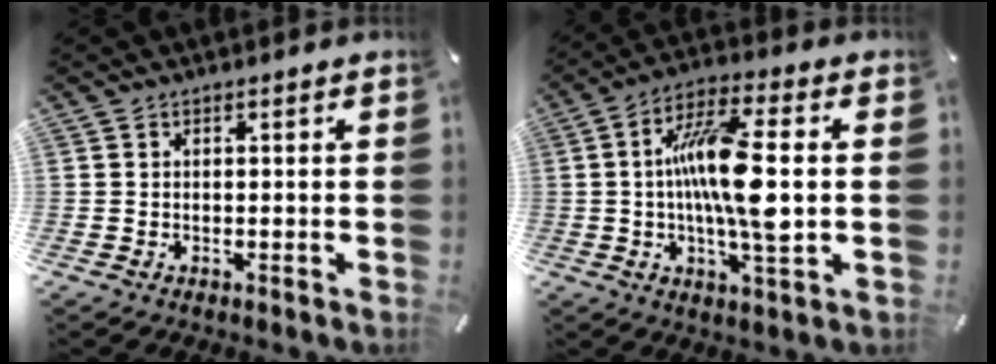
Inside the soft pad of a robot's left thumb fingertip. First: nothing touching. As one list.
[{"total": 15.4, "force": [0.2, 4.1, 14.8], "torque": [-0.281, -0.006, -0.005]}]